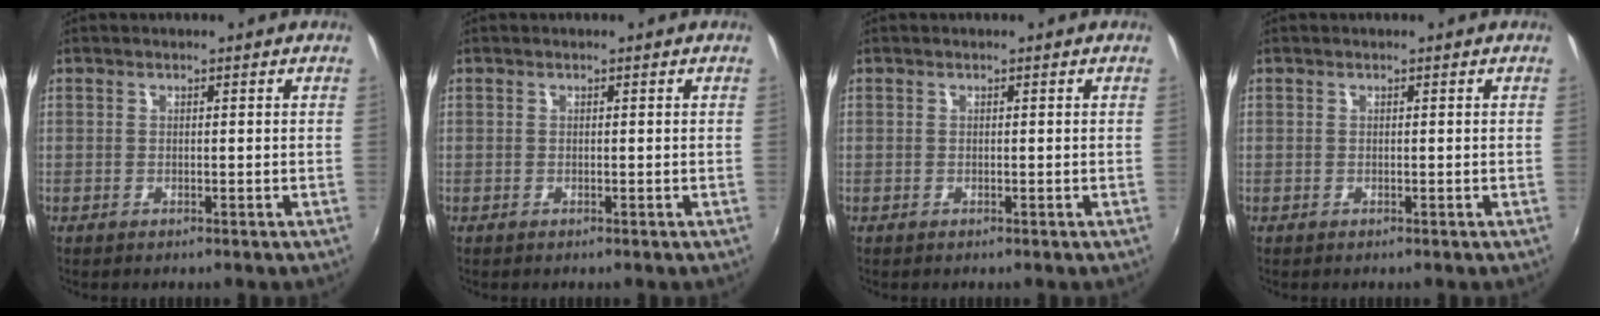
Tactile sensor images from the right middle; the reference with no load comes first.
{"total": 0.0}
{"total": 0.0}
{"total": 0.0}